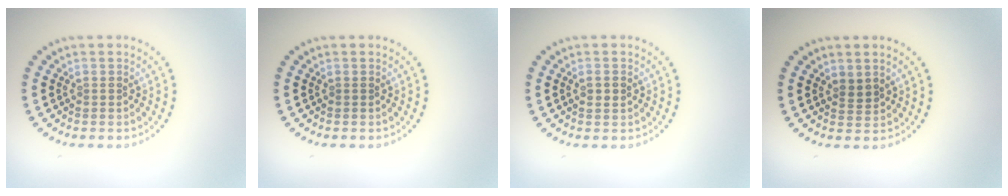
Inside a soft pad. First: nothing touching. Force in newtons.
{"total": 0.0}
{"total": 1.1, "press": 1.1, "slide": 0.2}
{"total": 1.2, "press": 0.9, "slide": 0.8}